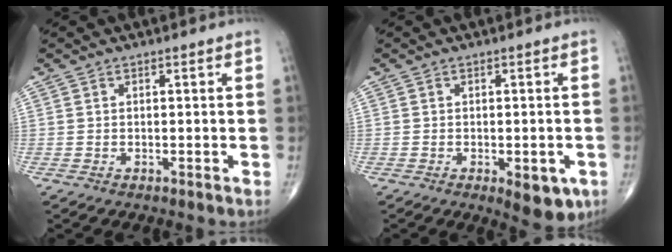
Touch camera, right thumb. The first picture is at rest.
{"total": 6.3, "force": [-2.4, 2.7, 5.1], "torque": [-0.048, 0.001, -0.021]}